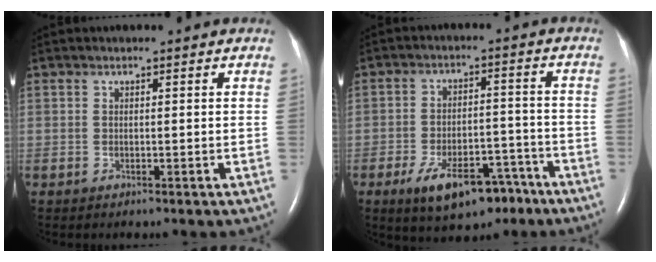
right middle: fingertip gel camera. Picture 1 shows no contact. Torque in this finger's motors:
{"motor_torque": [1.17, -0.97, 0.29, 0.07]}